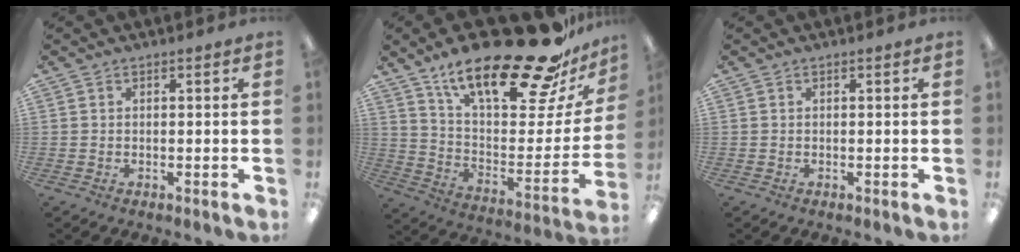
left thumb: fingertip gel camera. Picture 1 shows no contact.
{"total": 27.1, "force": [19.6, 8.2, 16.8], "torque": [-0.248, -0.133, 0.323]}
{"total": 0.0}